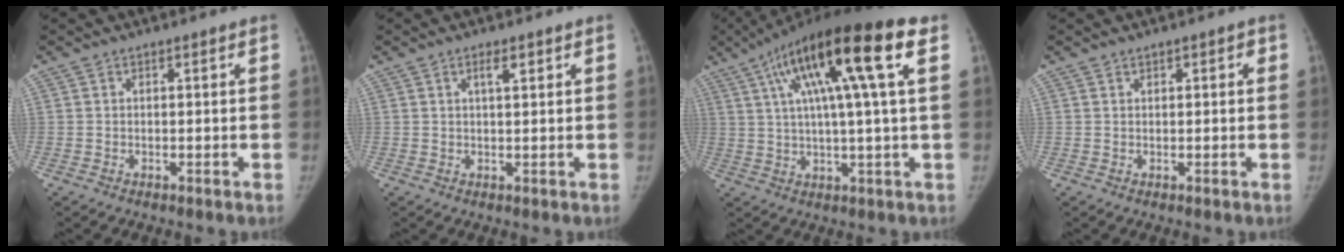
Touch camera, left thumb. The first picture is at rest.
{"total": 2.5, "force": [1.3, 0.7, 2.1], "torque": [-0.032, -0.004, 0.022]}
{"total": 19.4, "force": [7.1, 2.5, 17.9], "torque": [-0.310, 0.022, 0.108]}
{"total": 1.2, "force": [0.6, 0.7, 0.8], "torque": [-0.004, 0.000, 0.007]}